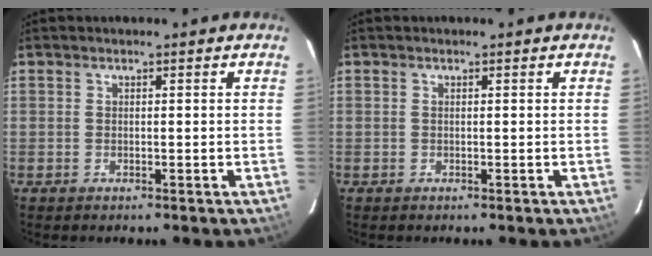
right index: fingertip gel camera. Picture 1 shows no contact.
{"total": 0.0}